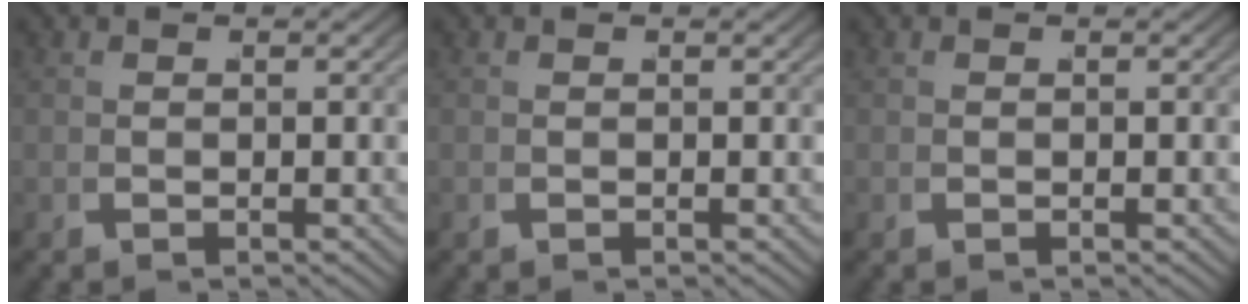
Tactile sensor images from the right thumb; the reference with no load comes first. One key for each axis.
{"total": 0.0}
{"total": 0.0}